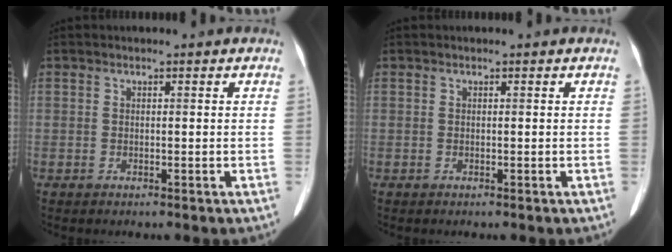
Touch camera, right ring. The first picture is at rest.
{"total": 0.0}